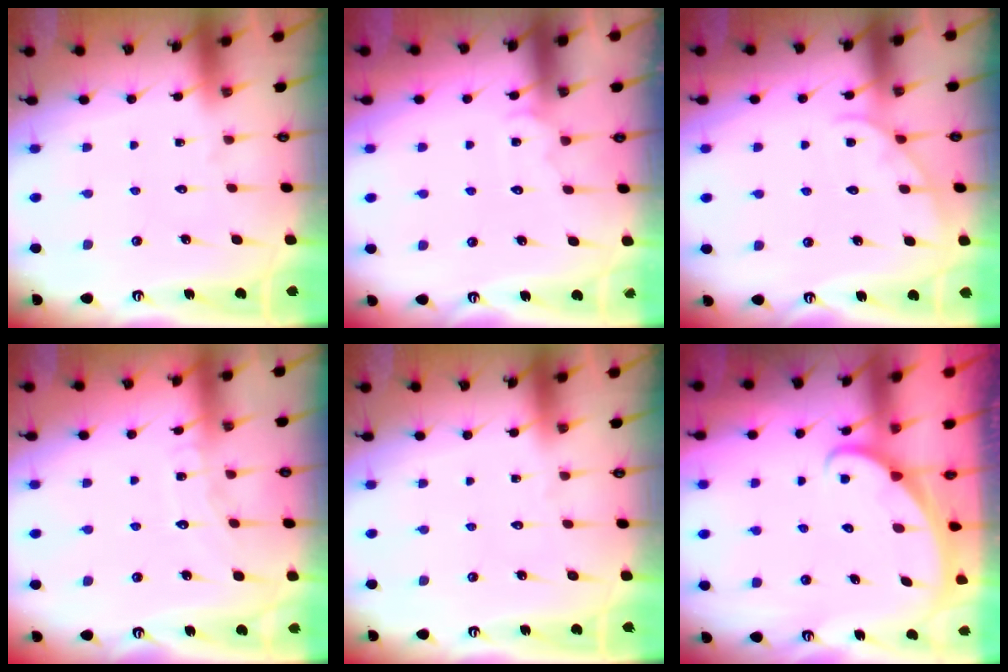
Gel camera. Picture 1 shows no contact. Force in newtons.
{"total": 6.1, "press": 6.0, "slide": 0.6}
{"total": 4.9, "press": 4.9, "slide": 0.5}
{"total": 5.7, "press": 5.7, "slide": 0.6}
{"total": 0.0}
{"total": 2.1, "press": 2.1, "slide": 0.0}